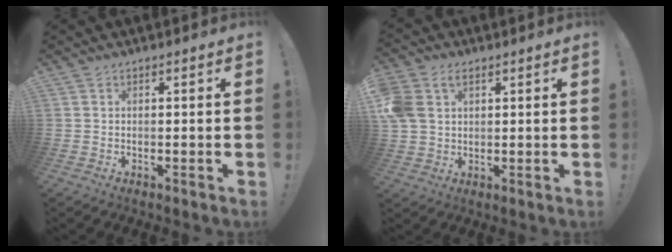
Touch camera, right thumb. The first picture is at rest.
{"total": 8.2, "force": [2.8, 6.0, 4.8], "torque": [-0.108, 0.000, 0.058]}